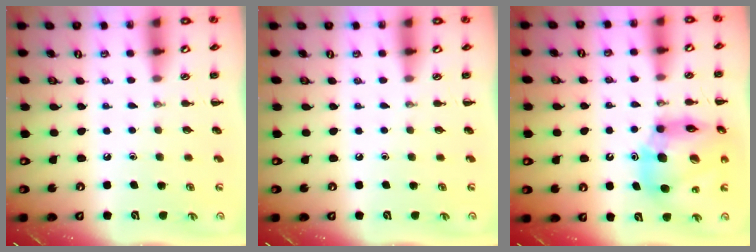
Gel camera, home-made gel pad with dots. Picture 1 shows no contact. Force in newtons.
{"total": 0.0}
{"total": 16.7, "press": 16.0, "slide": 4.7}